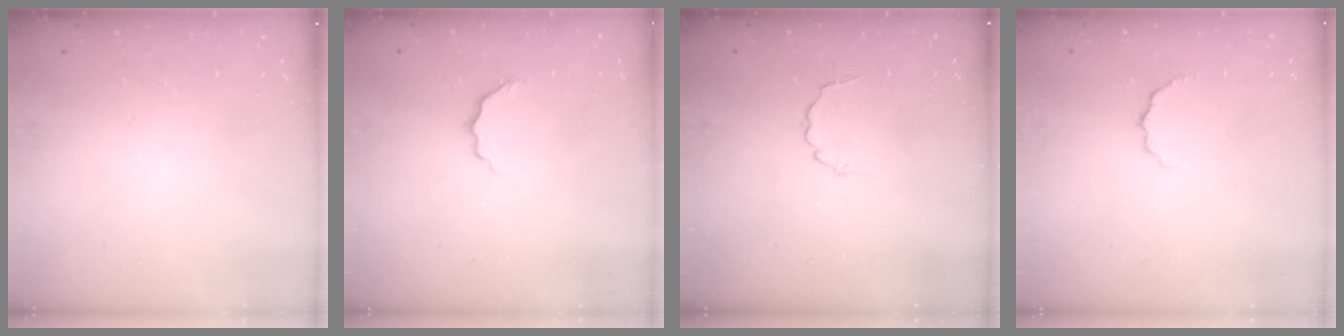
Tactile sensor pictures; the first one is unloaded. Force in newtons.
{"total": 5.0, "press": 4.9, "slide": 0.6}
{"total": 2.3, "press": 2.1, "slide": 0.9}
{"total": 4.9, "press": 4.8, "slide": 1.3}